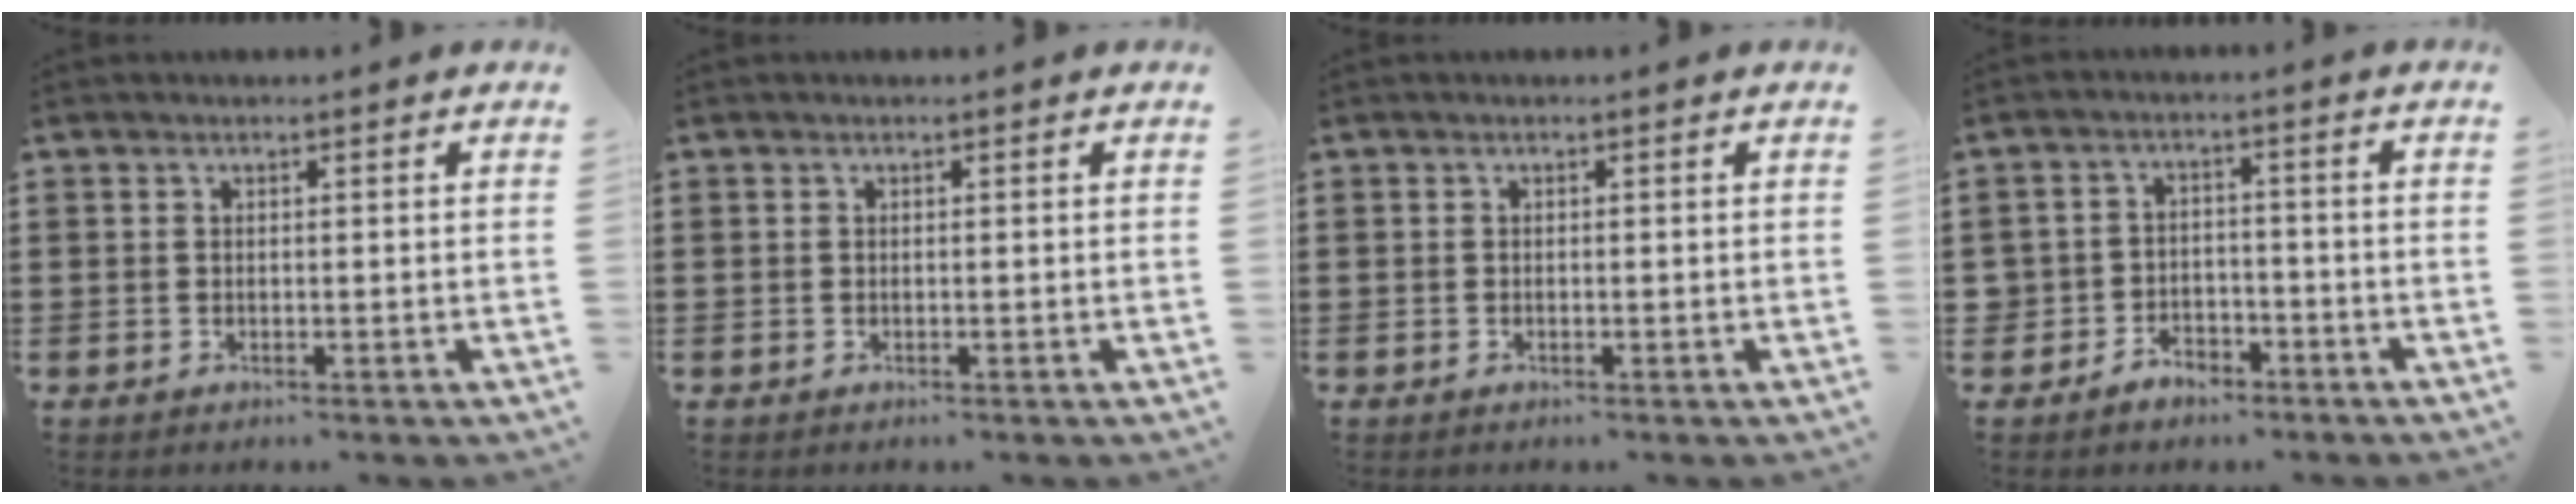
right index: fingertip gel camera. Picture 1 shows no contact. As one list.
[{"total": 0.0}, {"total": 0.0}, {"total": 3.3, "force": [-2.6, 2.0, 0.1], "torque": [-0.013, 0.008, -0.055]}]